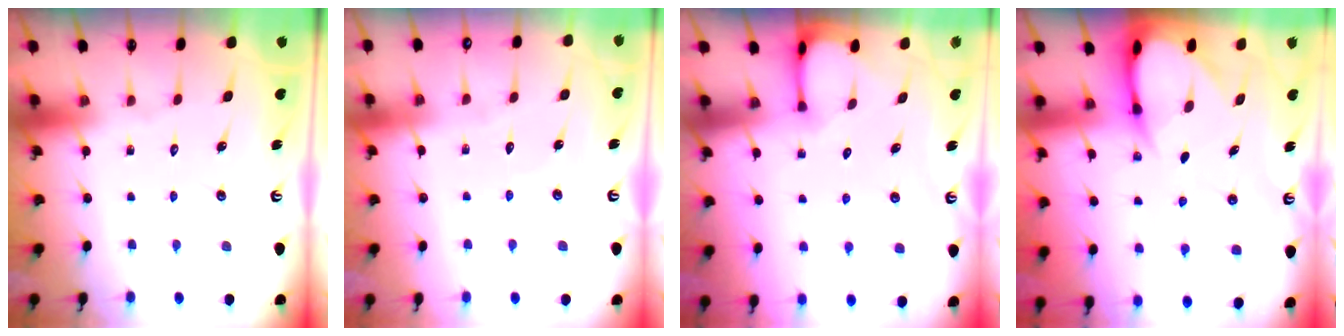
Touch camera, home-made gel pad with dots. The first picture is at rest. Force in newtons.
{"total": 2.3, "press": 2.2, "slide": 0.3}
{"total": 2.3, "press": 2.3, "slide": 0.4}
{"total": 6.0, "press": 6.0, "slide": 0.8}